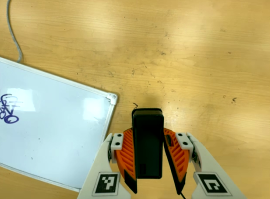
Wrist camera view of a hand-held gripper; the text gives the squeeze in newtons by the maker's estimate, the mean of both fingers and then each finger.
{"total": 5.8, "left": 4.8, "right": 6.8}